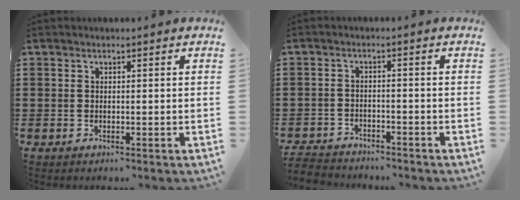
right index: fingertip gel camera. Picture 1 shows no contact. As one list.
[{"total": 2.8, "force": [-2.8, 0.4, -0.1], "torque": [-0.013, -0.003, -0.064]}]